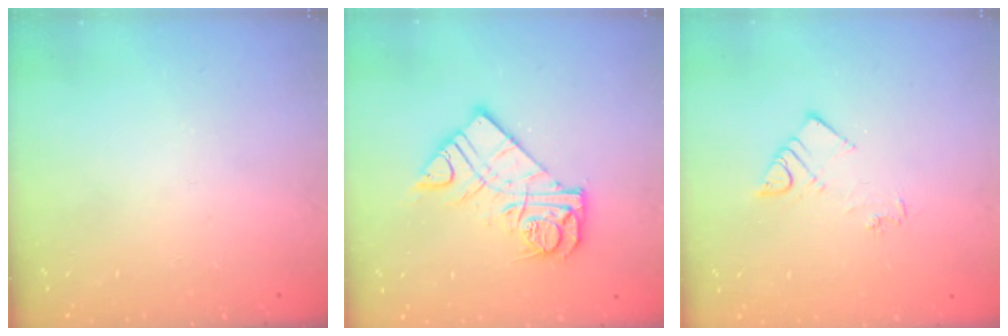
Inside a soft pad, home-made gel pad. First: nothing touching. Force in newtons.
{"total": 13.7, "press": 13.7, "slide": 1.4}
{"total": 5.0, "press": 5.0, "slide": 0.2}